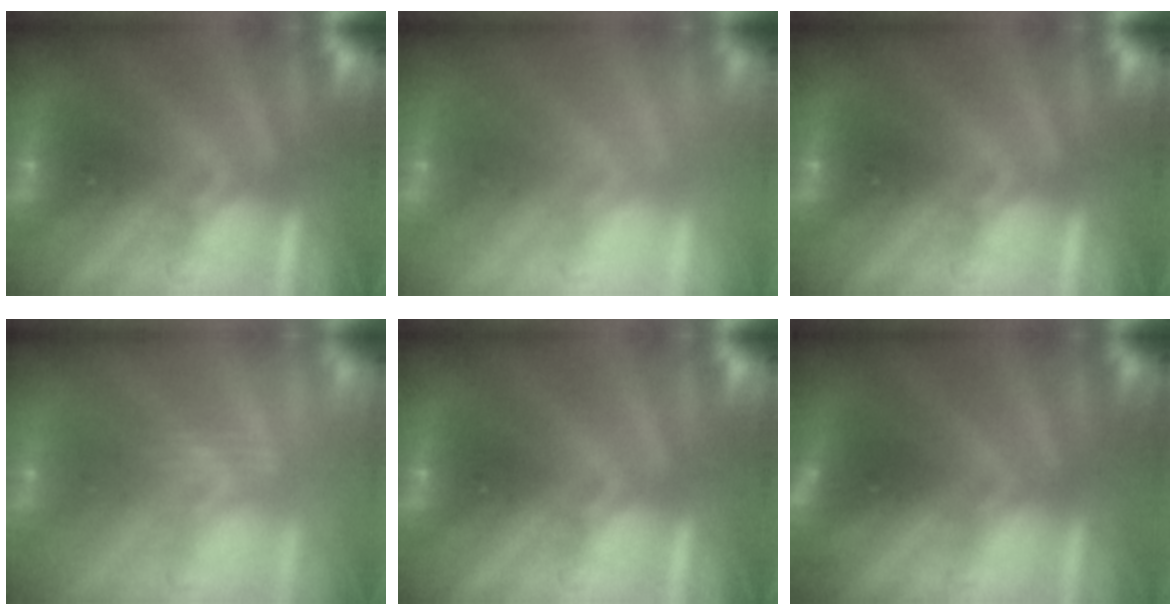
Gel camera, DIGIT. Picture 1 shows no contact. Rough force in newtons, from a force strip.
{"total": 2.2}
{"total": 0.0}
{"total": 2.4}
{"total": 0.0}
{"total": 1.8}